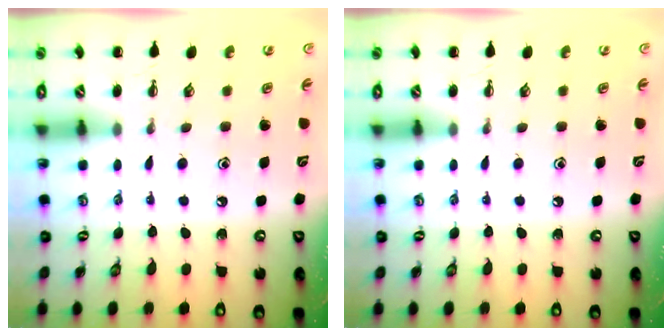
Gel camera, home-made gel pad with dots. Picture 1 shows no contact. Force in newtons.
{"total": 0.0}